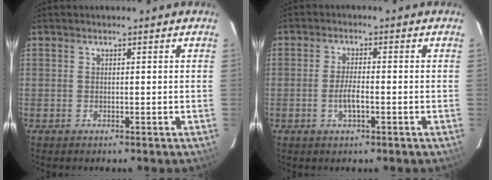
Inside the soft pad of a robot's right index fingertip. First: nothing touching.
{"total": 3.6, "force": [-1.3, 0.8, 3.3], "torque": [-0.067, -0.001, -0.024]}